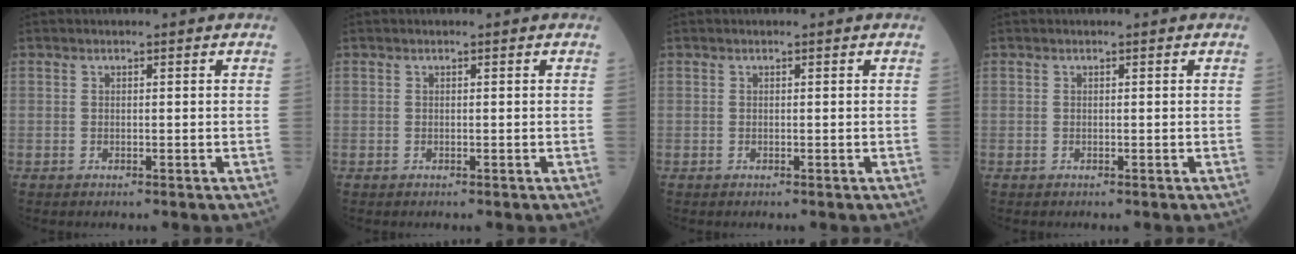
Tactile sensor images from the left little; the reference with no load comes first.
{"total": 0.0}
{"total": 0.0}
{"total": 0.0}